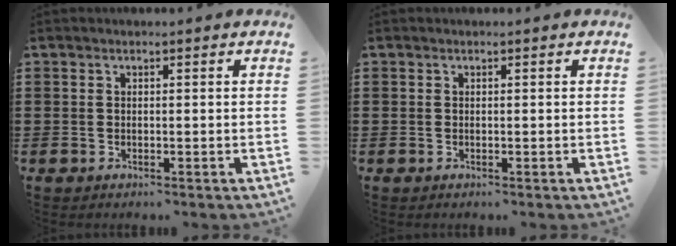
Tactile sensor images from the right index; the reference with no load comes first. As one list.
[{"total": 0.0}]